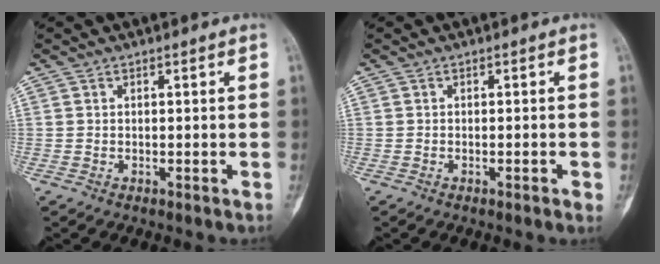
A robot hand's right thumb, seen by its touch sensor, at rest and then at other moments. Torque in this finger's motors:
{"motor_torque": [-0.36, -0.02, -0.17, -0.02, 0.04]}